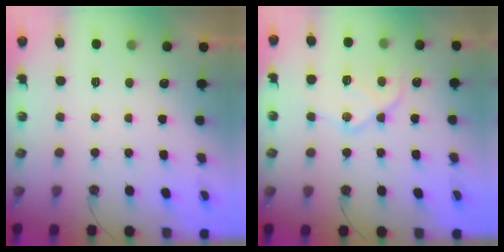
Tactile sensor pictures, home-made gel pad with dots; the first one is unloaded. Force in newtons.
{"total": 13.5, "press": 13.5, "slide": 1.1}